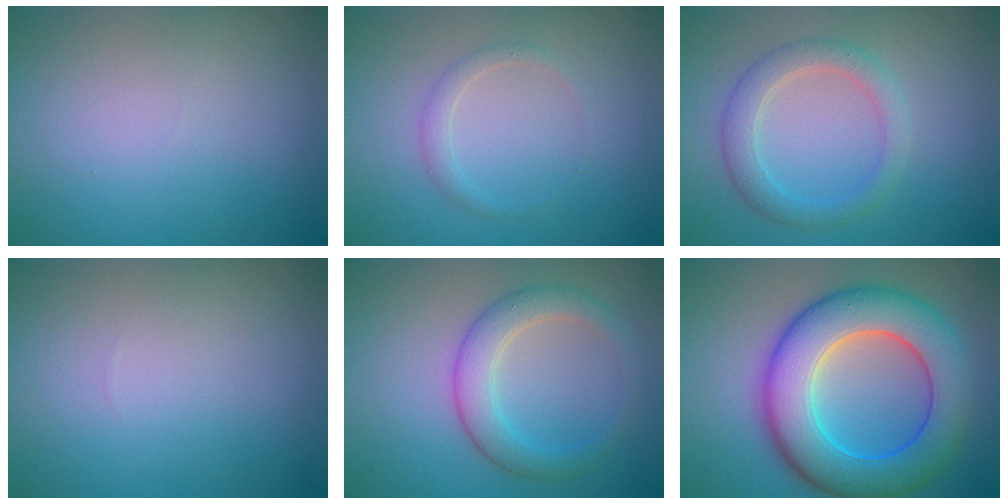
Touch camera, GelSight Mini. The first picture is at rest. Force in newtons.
{"total": 1.1, "press": 1.1, "slide": 0.1}
{"total": 2.9, "press": 2.9, "slide": 0.2}
{"total": 0.0}
{"total": 3.6, "press": 3.6, "slide": 0.1}
{"total": 10.4, "press": 10.4, "slide": 0.1}